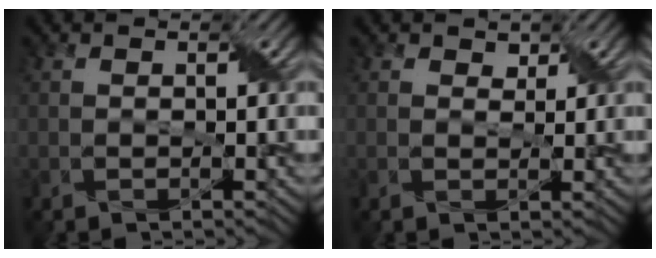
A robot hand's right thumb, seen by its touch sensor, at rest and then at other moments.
{"total": 1.2, "force": [0.9, 0.7, 0.4], "torque": [-0.013, 0.000, 0.014]}